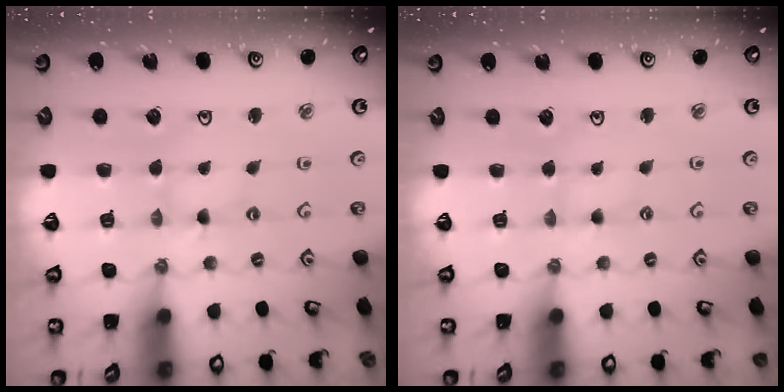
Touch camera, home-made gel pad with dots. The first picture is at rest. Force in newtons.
{"total": 0.7, "press": 0.6, "slide": 0.2}